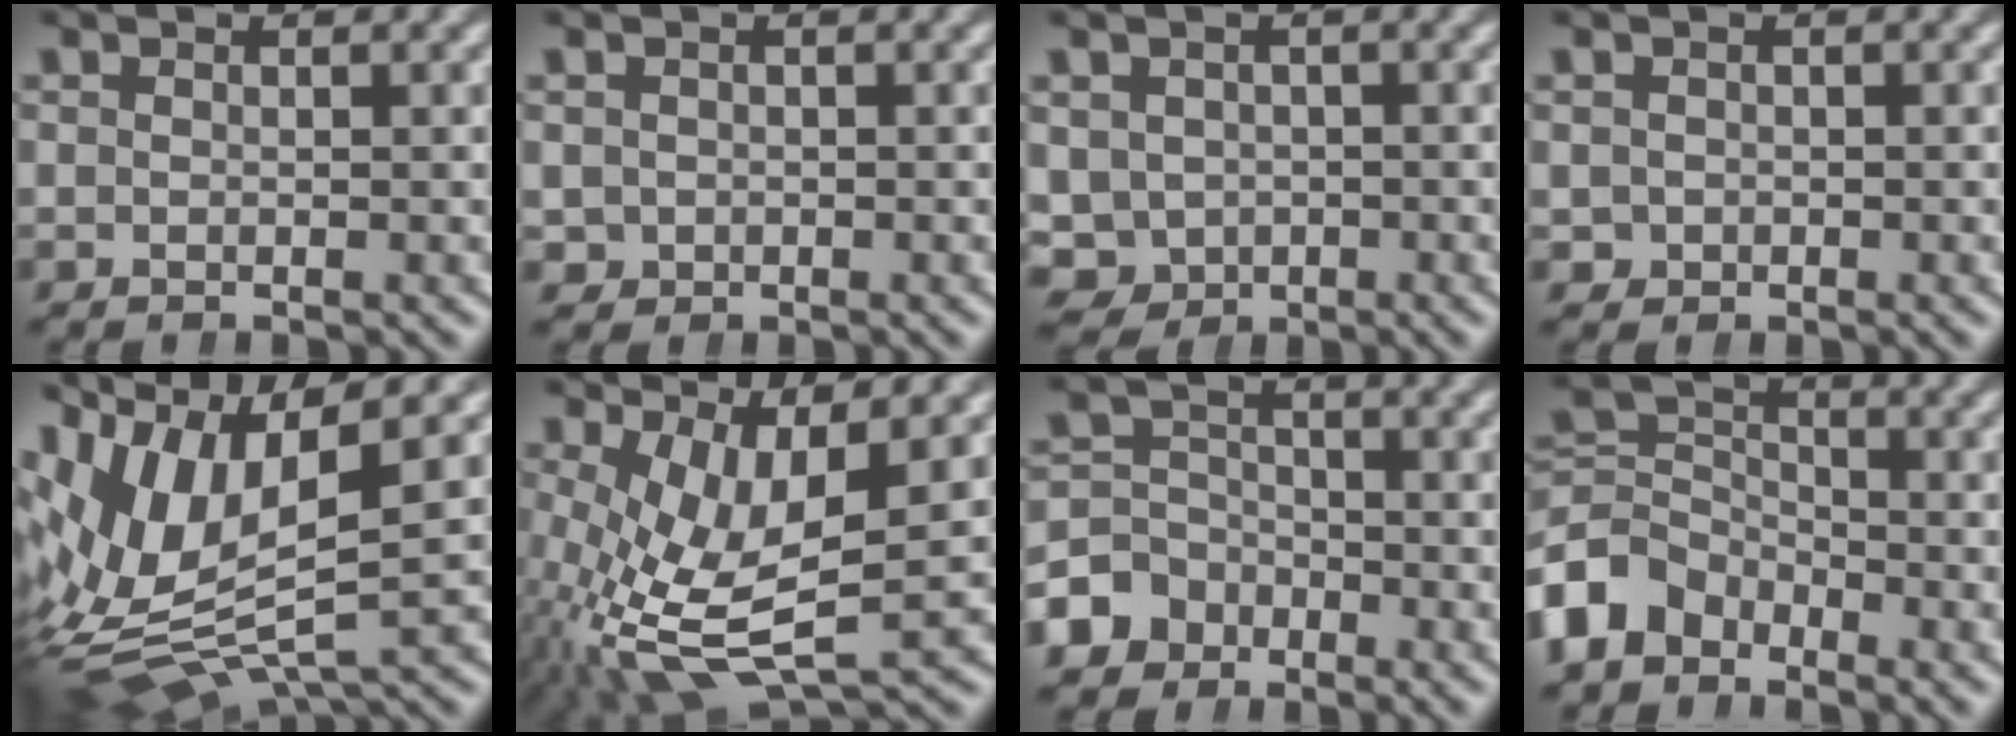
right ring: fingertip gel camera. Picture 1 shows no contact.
{"total": 3.0, "force": [-0.6, 2.8, 0.8], "torque": [-0.027, -0.024, 0.004]}
{"total": 9.8, "force": [-2.9, 8.9, 3.0], "torque": [-0.076, -0.051, -0.032]}
{"total": 2.4, "force": [-0.6, 2.3, 0.5], "torque": [-0.017, -0.019, 0.001]}
{"total": 11.2, "force": [-0.3, 8.2, 7.6], "torque": [-0.177, -0.029, 0.001]}
{"total": 9.2, "force": [-2.5, 4.8, 7.5], "torque": [-0.152, -0.047, -0.014]}
{"total": 5.7, "force": [-3.2, 4.5, 1.2], "torque": [-0.018, -0.020, -0.050]}
{"total": 6.3, "force": [-2.4, 5.4, 2.4], "torque": [-0.058, -0.024, -0.037]}